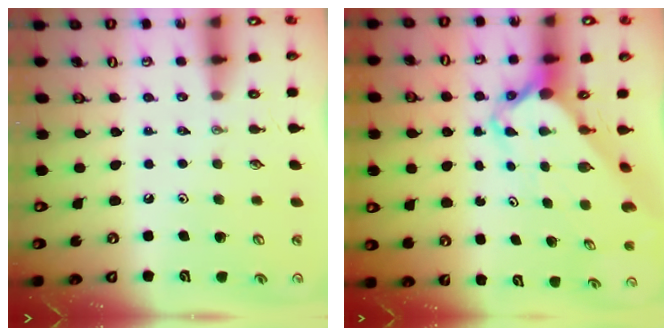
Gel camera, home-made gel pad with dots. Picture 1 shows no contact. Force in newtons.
{"total": 3.5, "press": 3.5, "slide": 0.3}